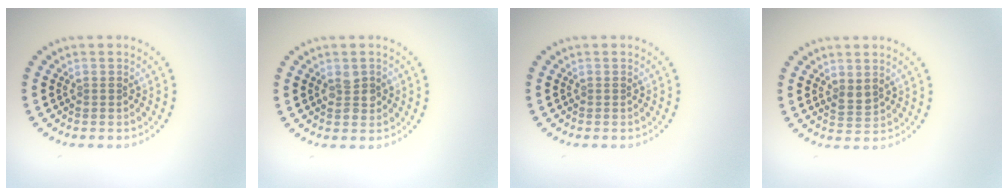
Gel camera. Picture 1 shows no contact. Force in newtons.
{"total": 1.9, "press": 1.9, "slide": 0.2}
{"total": 0.0}
{"total": 1.2, "press": 1.1, "slide": 0.5}